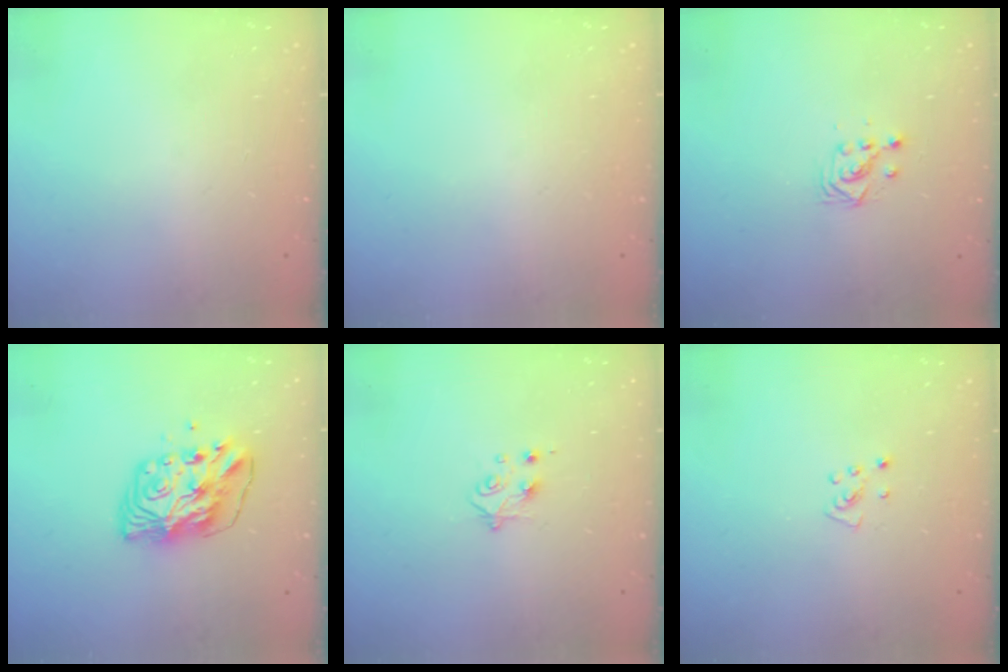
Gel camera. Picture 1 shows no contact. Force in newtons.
{"total": 0.0}
{"total": 3.0, "press": 3.0, "slide": 0.2}
{"total": 8.5, "press": 8.4, "slide": 1.3}
{"total": 4.1, "press": 4.1, "slide": 0.5}
{"total": 4.4, "press": 4.4, "slide": 0.3}